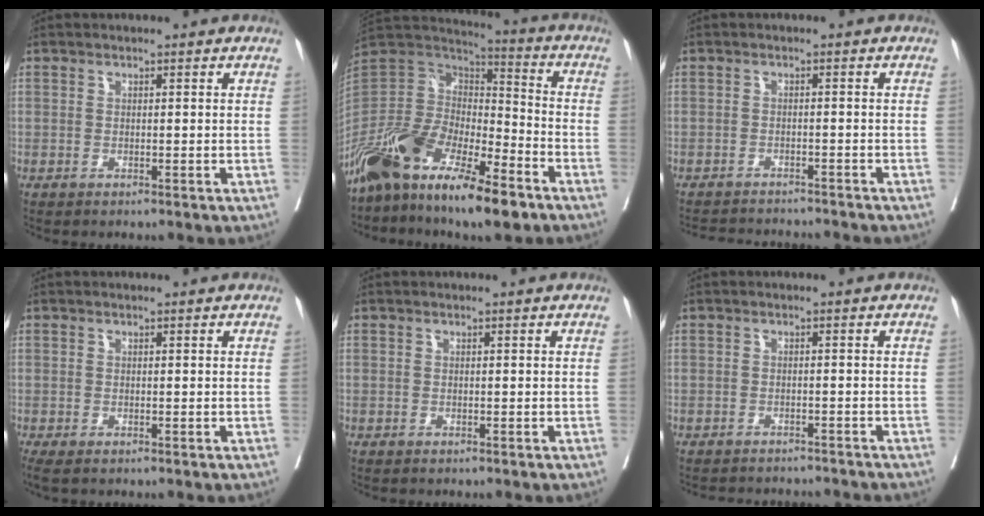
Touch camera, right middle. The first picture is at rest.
{"total": 20.0, "force": [-13.6, 5.7, 13.4], "torque": [-0.280, -0.012, -0.258]}
{"total": 8.7, "force": [-8.5, 0.7, 1.9], "torque": [-0.025, -0.003, -0.116]}
{"total": 1.7, "force": [-1.3, 0.6, 1.0], "torque": [-0.013, -0.008, -0.020]}
{"total": 0.0}
{"total": 8.2, "force": [-7.9, 1.5, 1.6], "torque": [-0.020, 0.000, -0.094]}